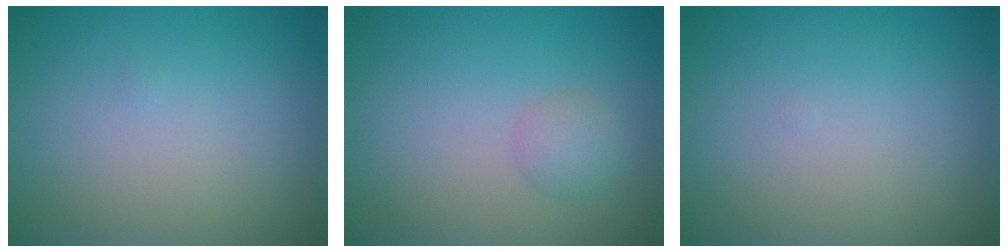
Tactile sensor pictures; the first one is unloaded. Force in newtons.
{"total": 1.6, "press": 1.6, "slide": 0.1}
{"total": 0.0}